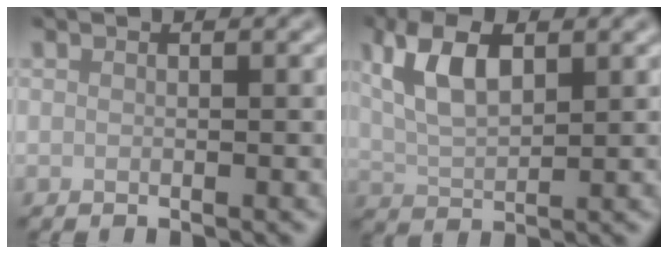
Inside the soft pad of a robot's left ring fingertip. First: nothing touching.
{"total": 5.7, "force": [2.1, 2.7, 4.6], "torque": [-0.096, 0.010, 0.038]}